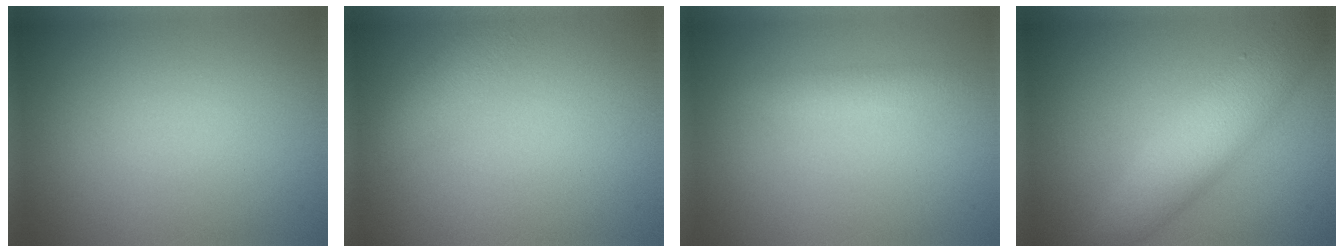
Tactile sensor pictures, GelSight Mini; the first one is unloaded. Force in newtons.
{"total": 2.5, "press": 2.5, "slide": 0.1}
{"total": 1.4, "press": 1.4, "slide": 0.1}
{"total": 5.2, "press": 5.2, "slide": 0.2}